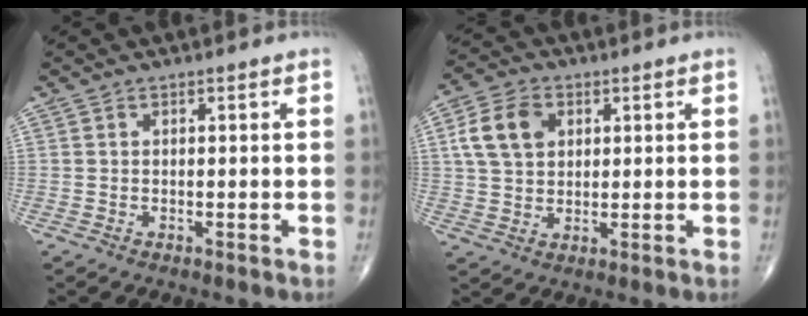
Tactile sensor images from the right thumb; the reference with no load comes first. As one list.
[{"total": 8.9, "force": [2.6, 6.4, 5.6], "torque": [-0.094, 0.004, 0.047]}]